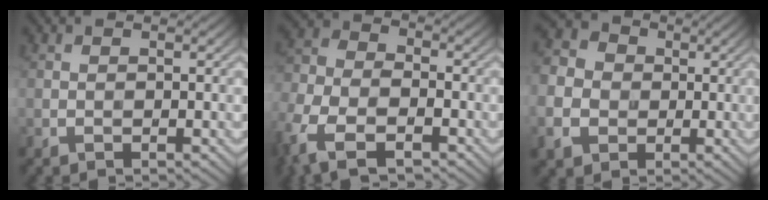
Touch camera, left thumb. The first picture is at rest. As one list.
[{"total": 11.3, "force": [-6.2, 6.5, 6.9], "torque": [-0.183, -0.026, -0.130]}, {"total": 7.7, "force": [-1.4, 6.7, 3.6], "torque": [-0.116, -0.018, -0.032]}]